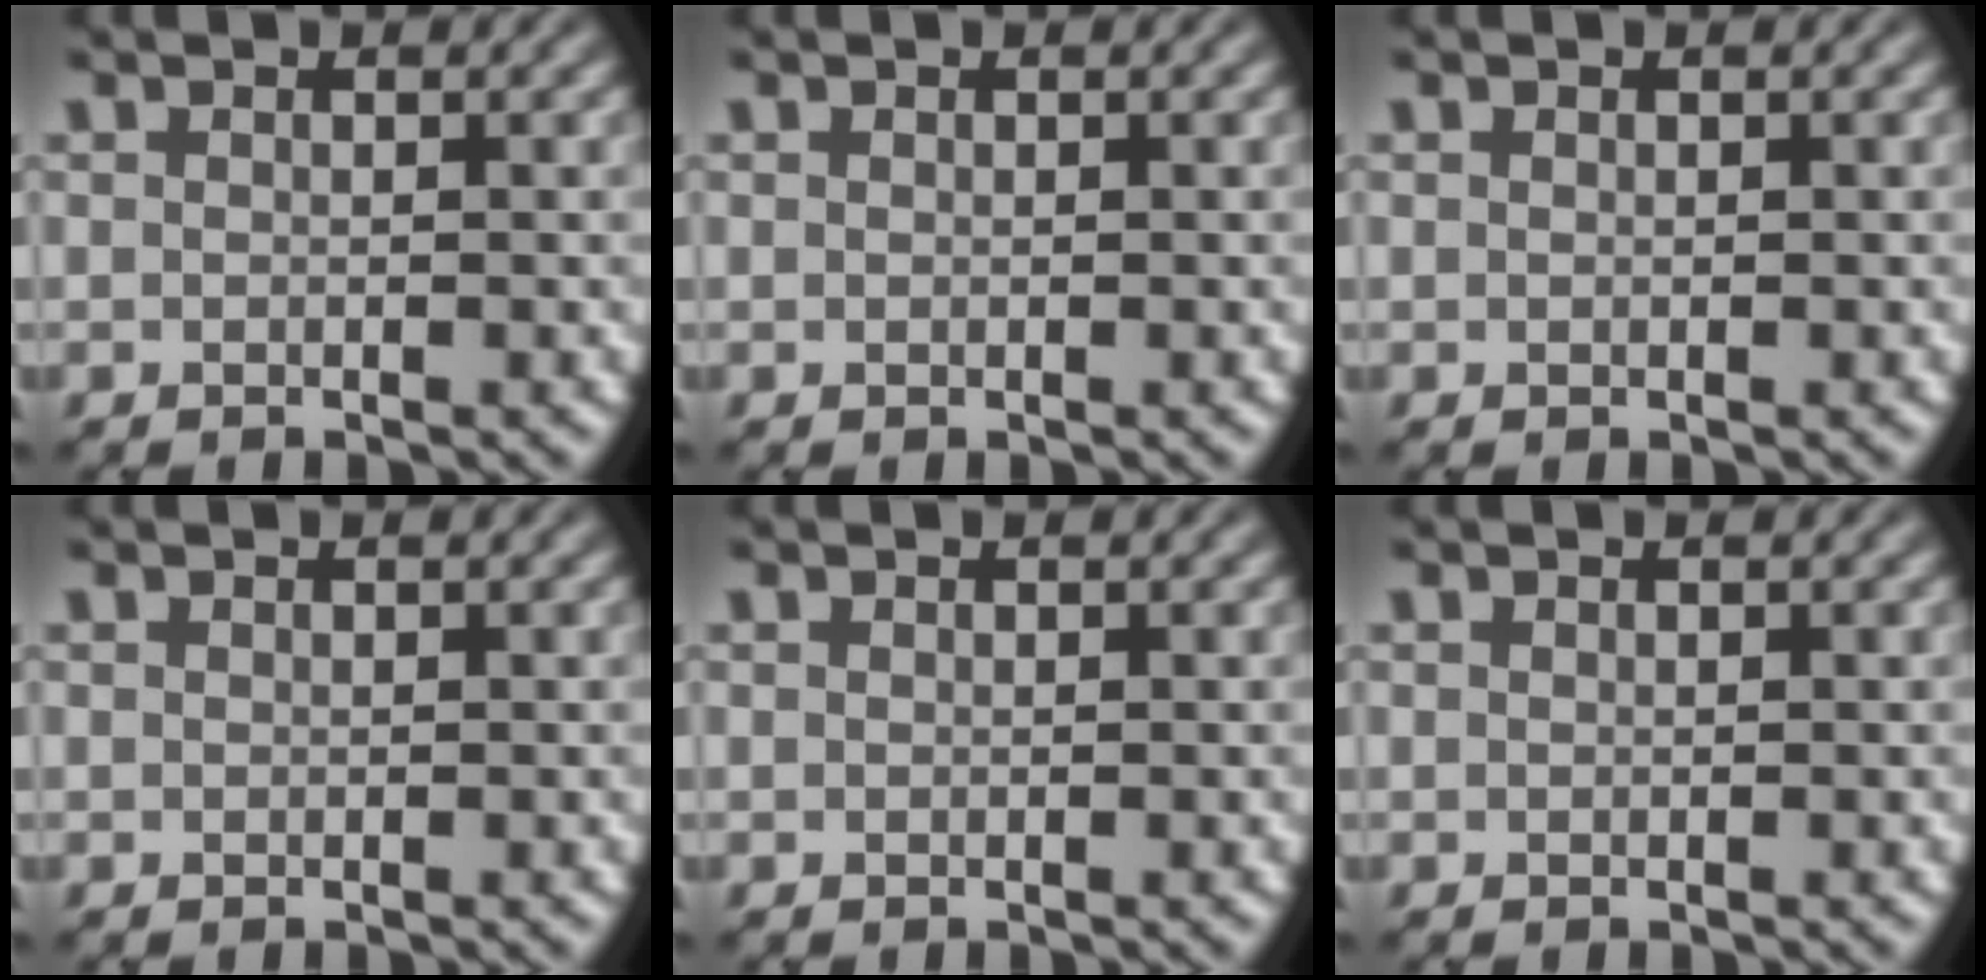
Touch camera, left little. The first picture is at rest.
{"total": 0.0}
{"total": 0.0}
{"total": 0.0}
{"total": 0.0}
{"total": 0.0}